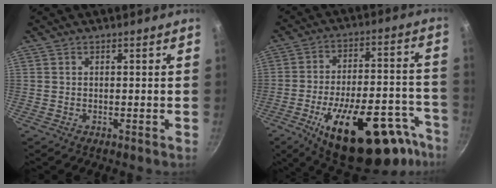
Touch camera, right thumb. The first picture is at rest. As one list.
[{"total": 28.6, "force": [-15.5, 12.2, 20.7], "torque": [-0.244, 0.064, -0.218]}]